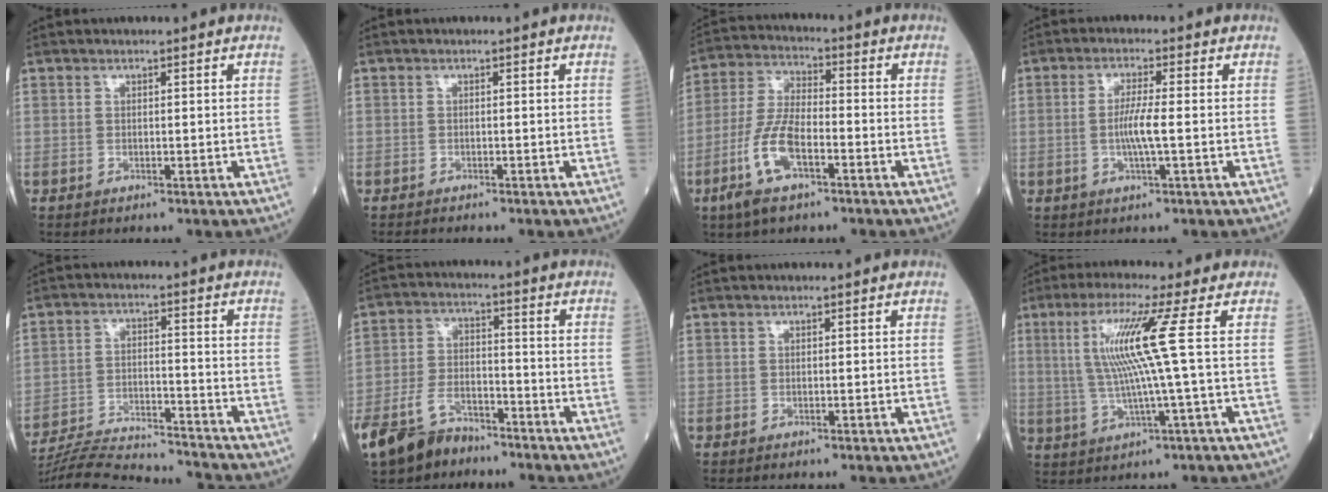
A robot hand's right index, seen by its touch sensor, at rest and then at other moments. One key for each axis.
{"total": 1.0, "fx": -0.9, "fy": 0.4, "fz": 0.0, "tx": -0.009, "ty": -0.004, "tz": -0.016}
{"total": 9.2, "fx": -4.2, "fy": 2.9, "fz": 7.6, "tx": -0.174, "ty": -0.004, "tz": -0.085}
{"total": 4.4, "fx": -0.6, "fy": -0.1, "fz": 4.4, "tx": -0.088, "ty": -0.004, "tz": -0.013}
{"total": 16.5, "fx": -16.0, "fy": 0.4, "fz": 4.0, "tx": -0.080, "ty": -0.007, "tz": -0.246}
{"total": 10.8, "fx": -8.3, "fy": 5.2, "fz": 4.6, "tx": -0.097, "ty": -0.012, "tz": -0.151}
{"total": 0.0}
{"total": 9.4, "fx": 1.7, "fy": -1.9, "fz": 9.0, "tx": -0.179, "ty": 0.008, "tz": 0.038}